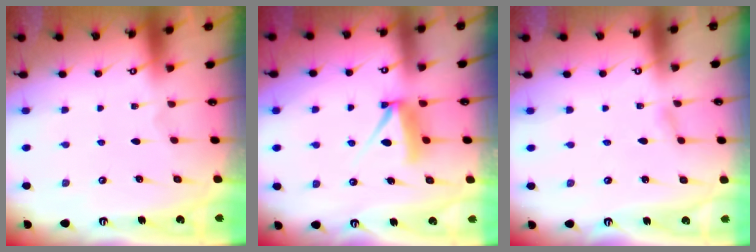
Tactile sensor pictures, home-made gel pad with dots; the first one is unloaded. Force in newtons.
{"total": 7.5, "press": 7.5, "slide": 0.8}
{"total": 1.2, "press": 1.2, "slide": 0.1}